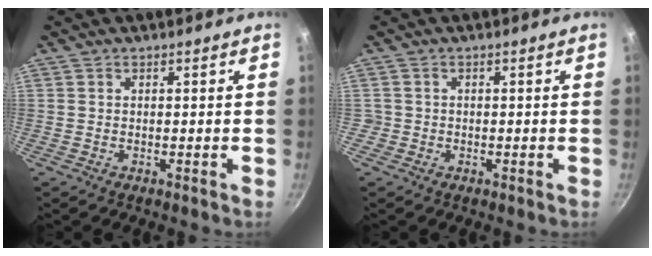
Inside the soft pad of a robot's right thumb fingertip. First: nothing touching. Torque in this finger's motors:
{"motor_torque": [0.14, 0.06, -0.03, 0.23, -0.07]}